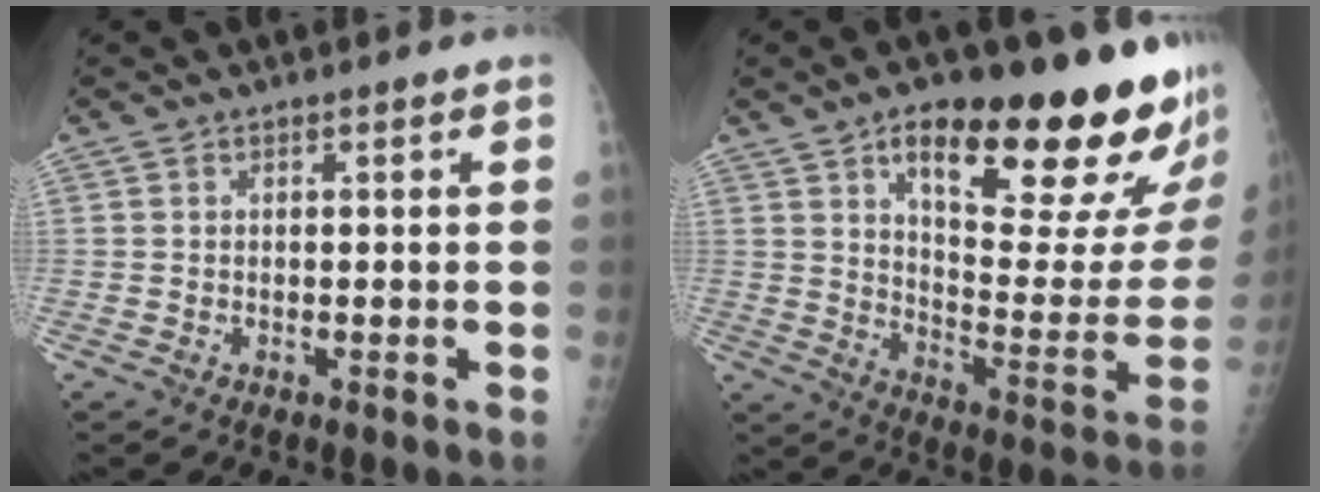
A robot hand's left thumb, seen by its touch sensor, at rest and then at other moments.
{"total": 28.6, "force": [17.0, 8.2, 21.5], "torque": [-0.249, -0.068, 0.251]}